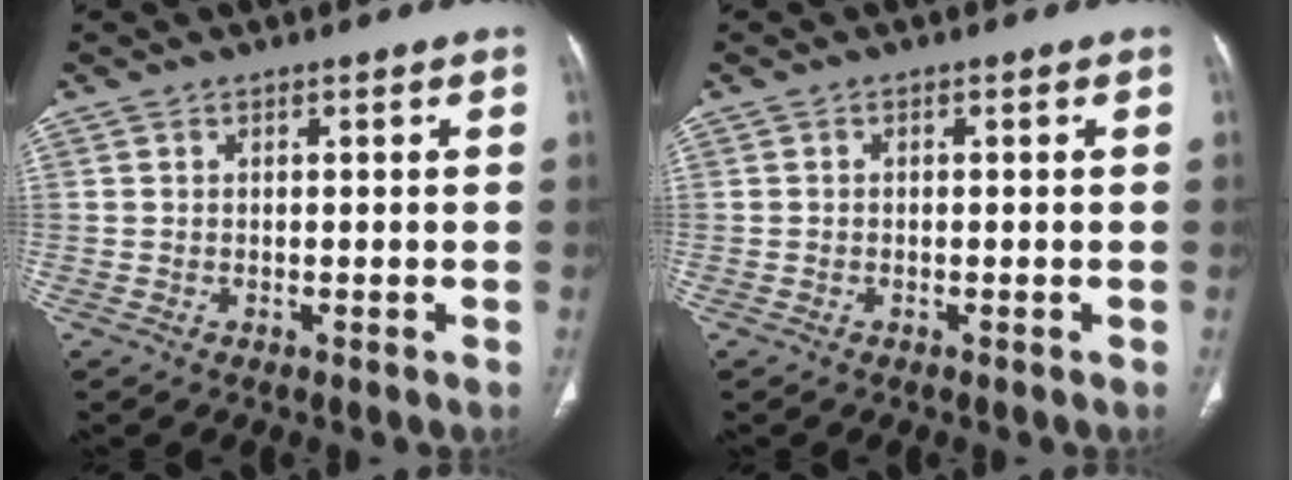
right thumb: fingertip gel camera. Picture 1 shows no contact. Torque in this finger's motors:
{"motor_torque": [-0.24, -0.01, -0.23, -0.02, 0.04]}